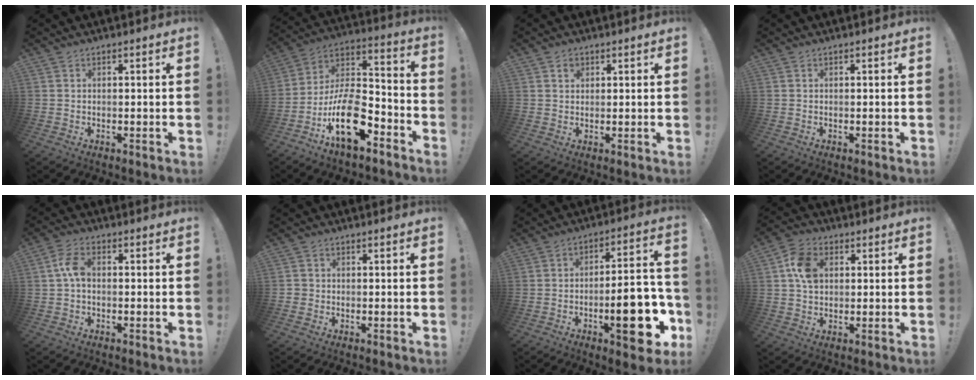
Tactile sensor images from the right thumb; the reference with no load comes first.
{"total": 19.2, "force": [-9.0, 9.0, 14.3], "torque": [-0.275, 0.055, -0.146]}
{"total": 2.0, "force": [0.9, 1.6, 0.7], "torque": [0.001, -0.005, 0.013]}
{"total": 0.0}
{"total": 5.3, "force": [0.1, 3.0, 4.3], "torque": [-0.090, 0.015, 0.005]}
{"total": 1.7, "force": [-0.4, 1.6, 0.5], "torque": [-0.014, 0.007, -0.005]}
{"total": 19.1, "force": [-7.2, 5.9, 16.7], "torque": [-0.217, 0.036, -0.103]}
{"total": 8.9, "force": [2.0, 6.6, 5.6], "torque": [-0.105, 0.008, 0.039]}